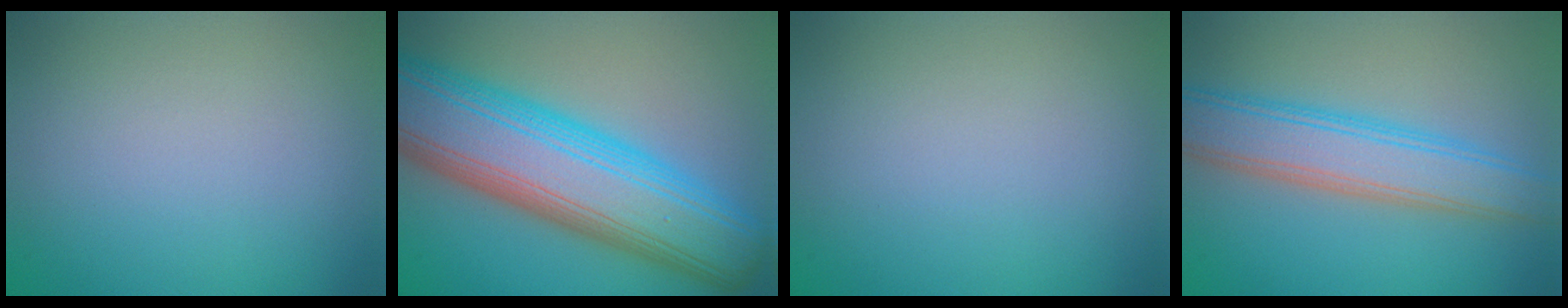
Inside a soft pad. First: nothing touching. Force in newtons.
{"total": 13.6, "press": 13.6, "slide": 0.1}
{"total": 0.0}
{"total": 6.0, "press": 6.0, "slide": 0.1}